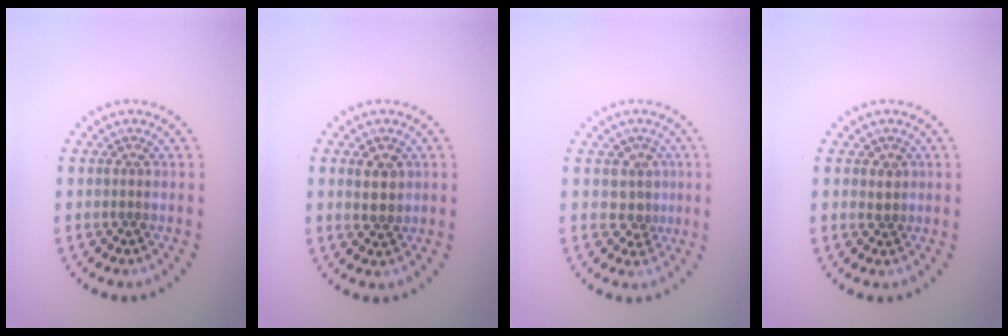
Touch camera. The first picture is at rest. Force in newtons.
{"total": 2.3, "press": 2.2, "slide": 0.6}
{"total": 2.4, "press": 2.0, "slide": 1.4}
{"total": 0.7, "press": 0.6, "slide": 0.4}